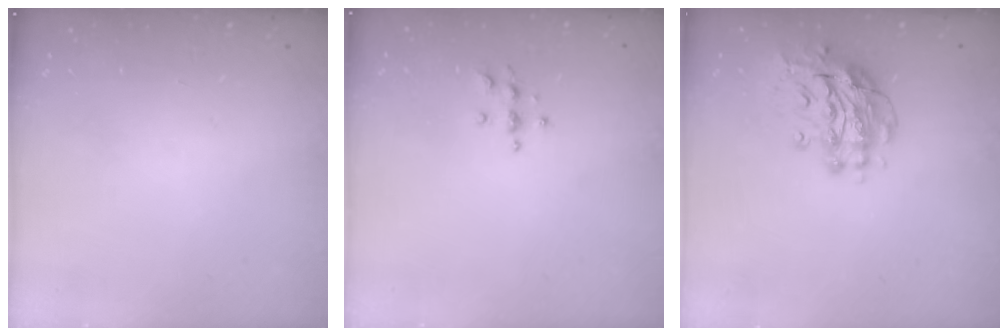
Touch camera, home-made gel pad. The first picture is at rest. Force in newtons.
{"total": 5.4, "press": 5.4, "slide": 0.7}
{"total": 13.7, "press": 13.6, "slide": 1.5}